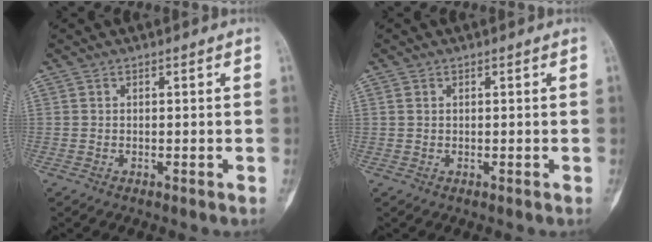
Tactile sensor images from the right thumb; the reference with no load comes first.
{"total": 0.8, "force": [0.3, 0.6, 0.4], "torque": [-0.007, 0.004, 0.009]}